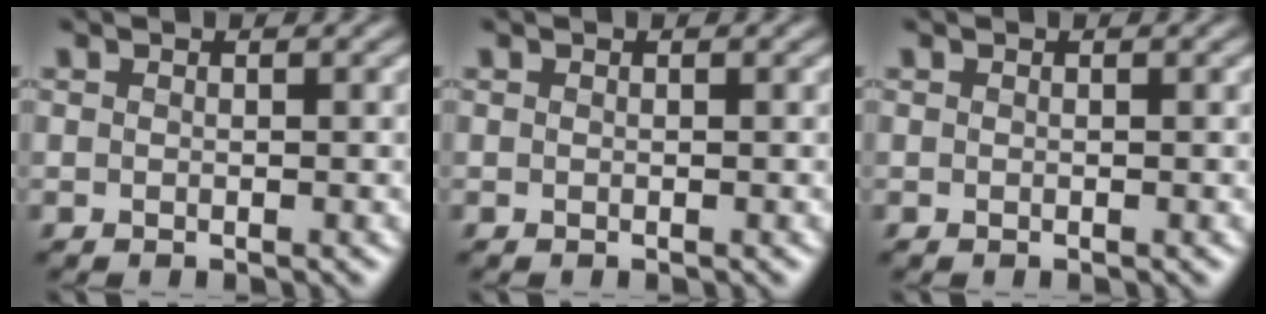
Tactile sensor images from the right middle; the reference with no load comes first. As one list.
[{"total": 0.0}, {"total": 0.0}]